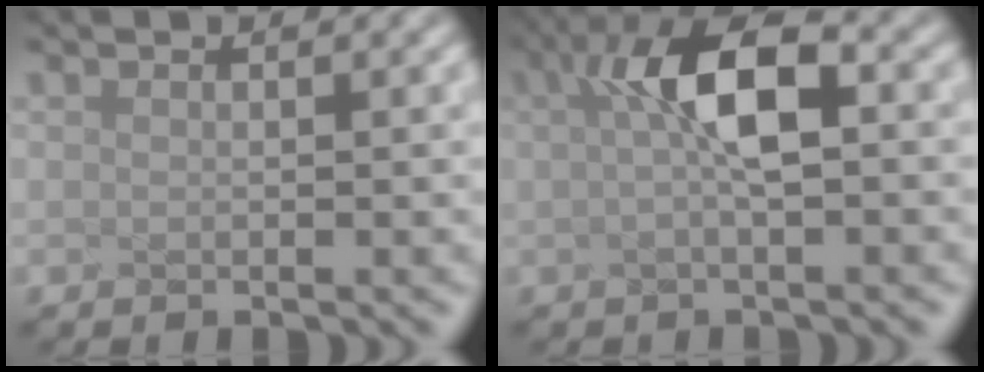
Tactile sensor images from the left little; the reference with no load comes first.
{"total": 4.2, "force": [-0.3, 0.3, 4.2], "torque": [-0.100, 0.006, 0.030]}